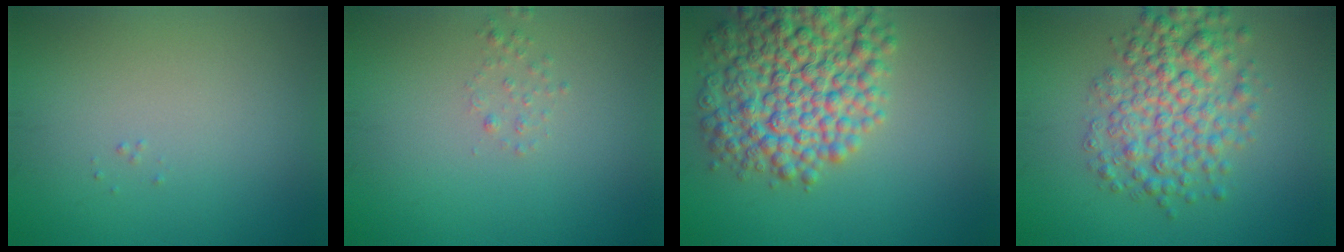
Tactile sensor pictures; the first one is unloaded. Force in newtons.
{"total": 0.8, "press": 0.8, "slide": 0.1}
{"total": 9.6, "press": 9.6, "slide": 0.3}
{"total": 5.9, "press": 5.9, "slide": 0.1}